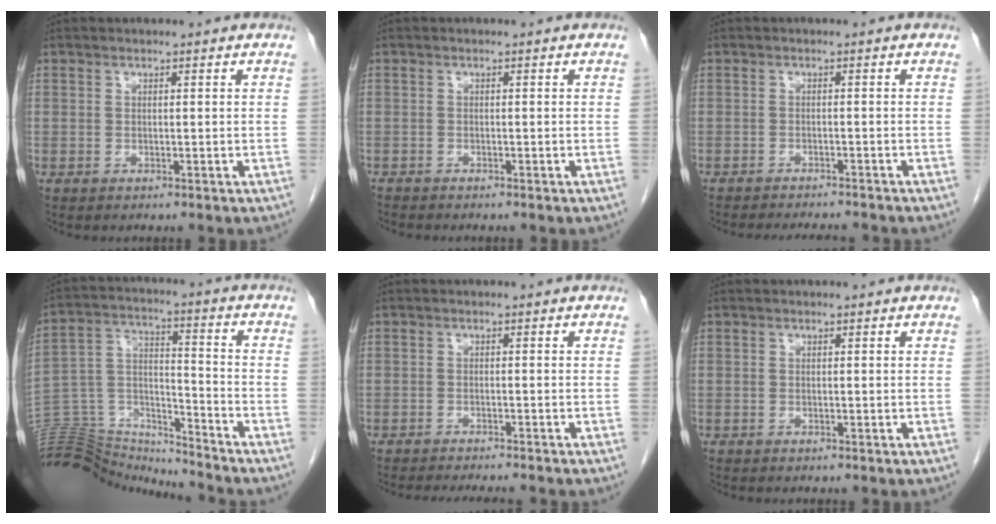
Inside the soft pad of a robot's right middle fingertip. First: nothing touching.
{"total": 1.2, "force": [-1.2, 0.2, 0.2], "torque": [-0.004, -0.003, -0.019]}
{"total": 7.9, "force": [-7.4, 1.1, 2.5], "torque": [-0.033, -0.006, -0.096]}
{"total": 15.3, "force": [-15.2, 1.5, 0.7], "torque": [-0.011, 0.055, -0.264]}
{"total": 8.8, "force": [-7.9, 0.9, 3.6], "torque": [-0.043, -0.016, -0.107]}
{"total": 0.0}